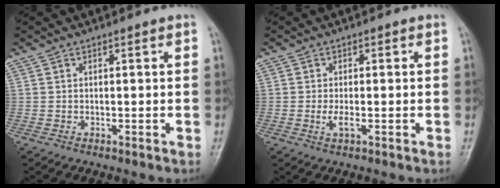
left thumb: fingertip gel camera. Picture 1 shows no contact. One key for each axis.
{"total": 2.3, "fx": -0.6, "fy": 0.9, "fz": 2.0, "tx": -0.043, "ty": -0.003, "tz": -0.013}